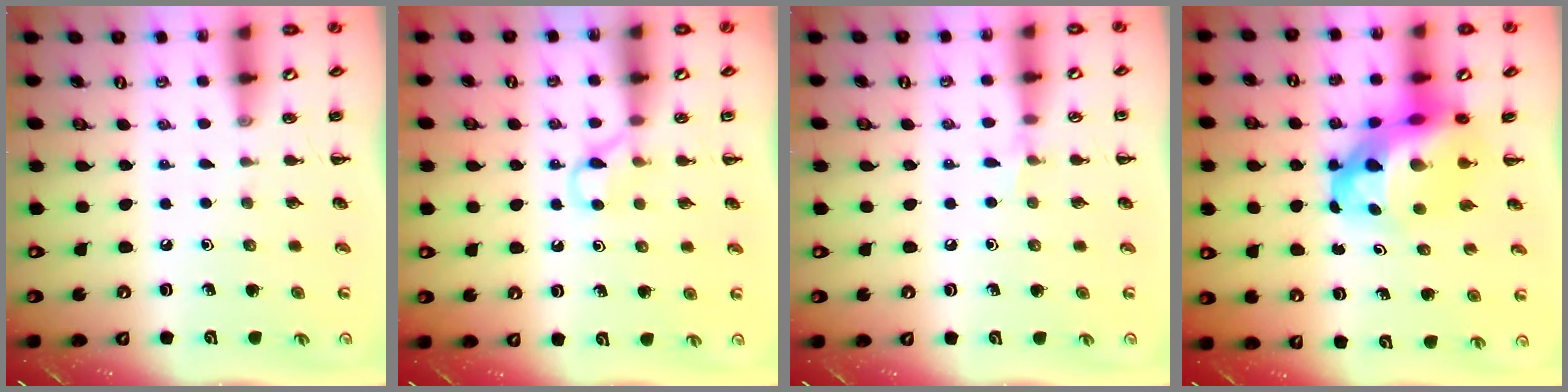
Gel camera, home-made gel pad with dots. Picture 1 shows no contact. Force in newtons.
{"total": 5.4, "press": 5.2, "slide": 1.4}
{"total": 4.4, "press": 4.2, "slide": 1.3}
{"total": 12.5, "press": 12.0, "slide": 3.4}